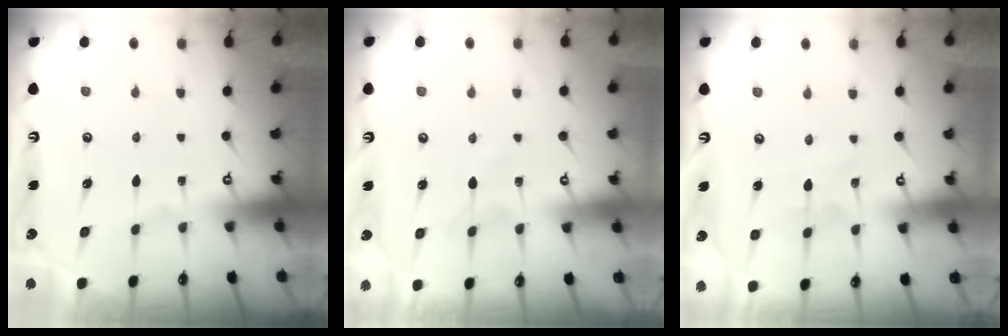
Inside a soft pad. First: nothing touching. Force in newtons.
{"total": 3.4, "press": 3.4, "slide": 0.3}
{"total": 5.9, "press": 5.9, "slide": 0.5}